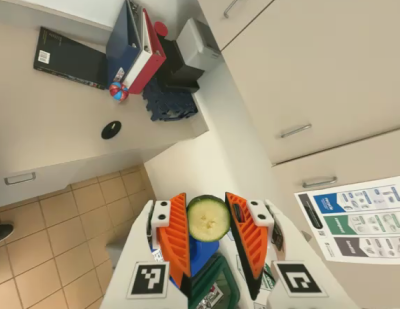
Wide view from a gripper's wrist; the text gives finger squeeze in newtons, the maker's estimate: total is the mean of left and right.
{"total": 8.5, "left": 8.6, "right": 8.4}